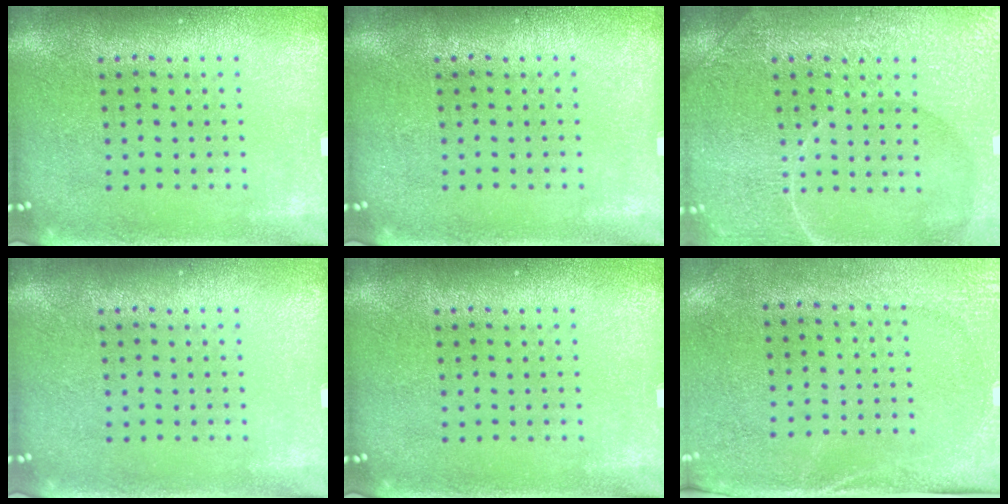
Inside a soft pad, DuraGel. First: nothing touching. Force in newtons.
{"total": 0.0}
{"total": 4.4, "press": 4.4, "slide": 0.4}
{"total": 0.0}
{"total": 0.0}
{"total": 2.7, "press": 2.2, "slide": 1.5}